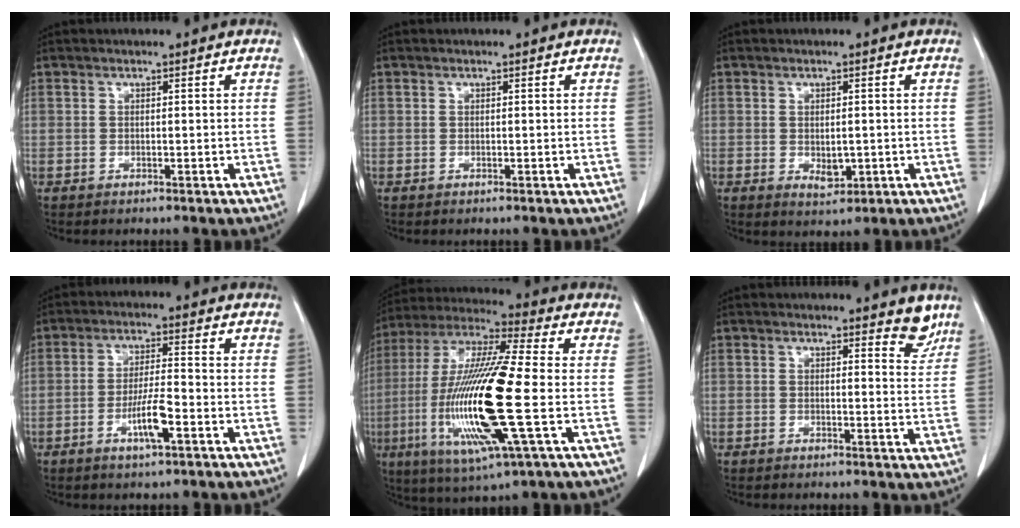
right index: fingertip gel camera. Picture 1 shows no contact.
{"total": 0.0}
{"total": 3.0, "force": [-0.4, 1.6, 2.5], "torque": [-0.039, -0.007, 0.003]}
{"total": 6.1, "force": [-2.5, 0.7, 5.6], "torque": [-0.106, -0.005, -0.045]}
{"total": 20.9, "force": [-3.6, 1.6, 20.5], "torque": [-0.433, -0.016, -0.068]}
{"total": 3.6, "force": [3.1, 0.9, 1.7], "torque": [-0.013, -0.025, 0.029]}